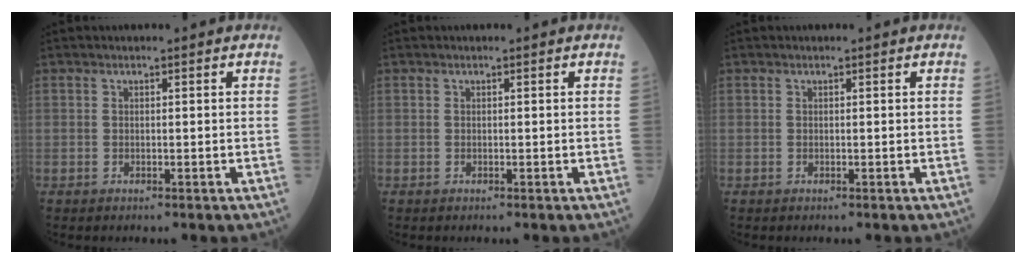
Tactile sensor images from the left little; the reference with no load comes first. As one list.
[{"total": 0.0}, {"total": 0.0}]